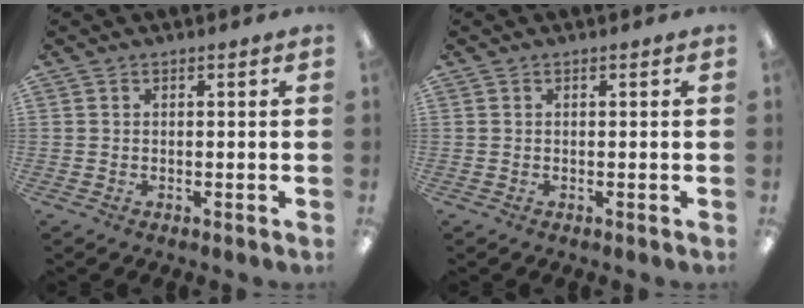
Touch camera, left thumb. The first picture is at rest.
{"total": 0.0}